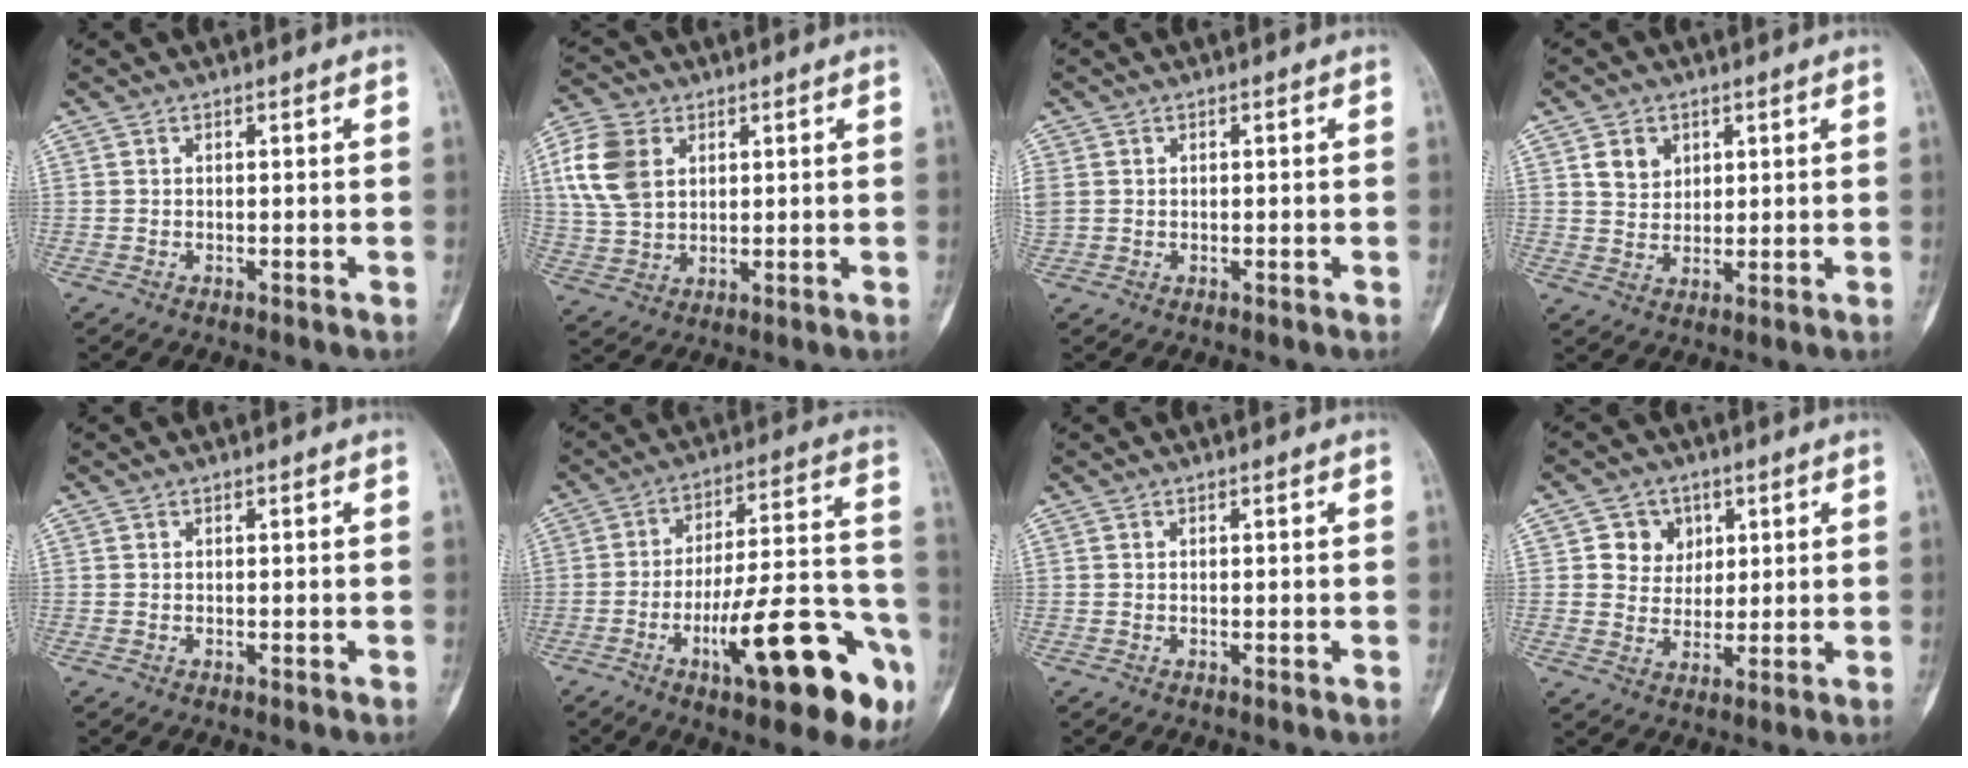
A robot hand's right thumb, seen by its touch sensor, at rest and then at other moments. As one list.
[{"total": 10.8, "force": [3.2, 7.8, 6.8], "torque": [-0.128, 0.001, 0.062]}, {"total": 2.9, "force": [0.4, 2.5, 1.5], "torque": [-0.045, 0.011, 0.013]}, {"total": 5.1, "force": [2.2, 4.1, 2.2], "torque": [-0.018, -0.014, 0.043]}, {"total": 0.0}, {"total": 24.1, "force": [-10.5, 6.9, 20.5], "torque": [-0.259, 0.062, -0.149]}, {"total": 0.0}, {"total": 6.3, "force": [2.2, 5.7, 1.6], "torque": [0.008, -0.003, 0.036]}]